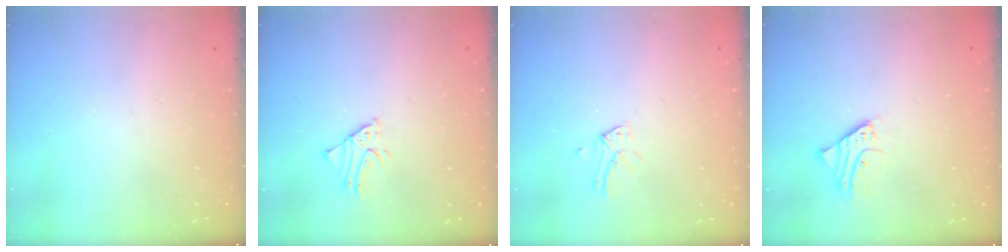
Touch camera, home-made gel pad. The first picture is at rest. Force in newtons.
{"total": 2.1, "press": 2.1, "slide": 0.1}
{"total": 3.0, "press": 3.0, "slide": 0.3}
{"total": 2.8, "press": 2.8, "slide": 0.2}